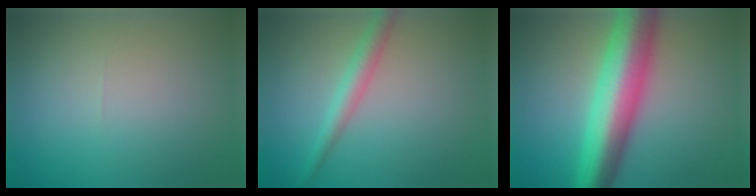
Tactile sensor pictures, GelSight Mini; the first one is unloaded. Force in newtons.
{"total": 2.5, "press": 2.5, "slide": 0.1}
{"total": 10.0, "press": 10.0, "slide": 0.1}